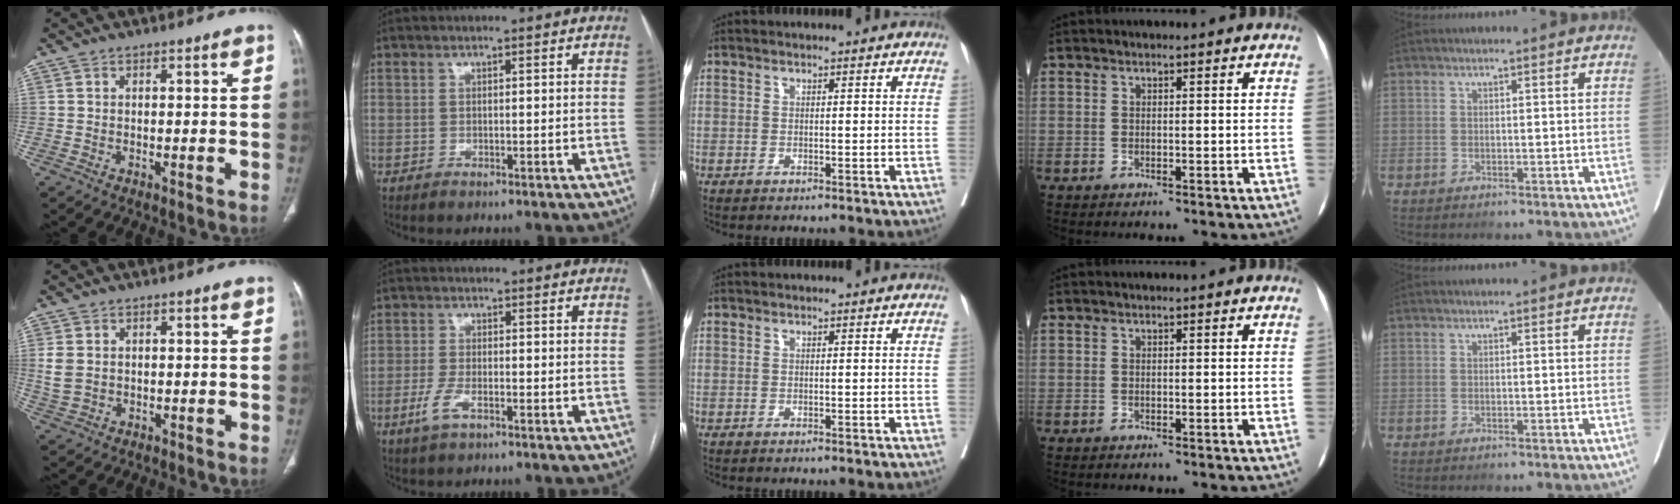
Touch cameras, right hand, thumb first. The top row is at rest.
{"thumb": {"total": 3.7, "force": [0.5, 2.8, 2.4], "torque": [-0.058, 0.001, 0.014]}, "index": {"total": 3.9, "force": [-1.8, 1.3, 3.1], "torque": [-0.076, -0.004, -0.034]}}